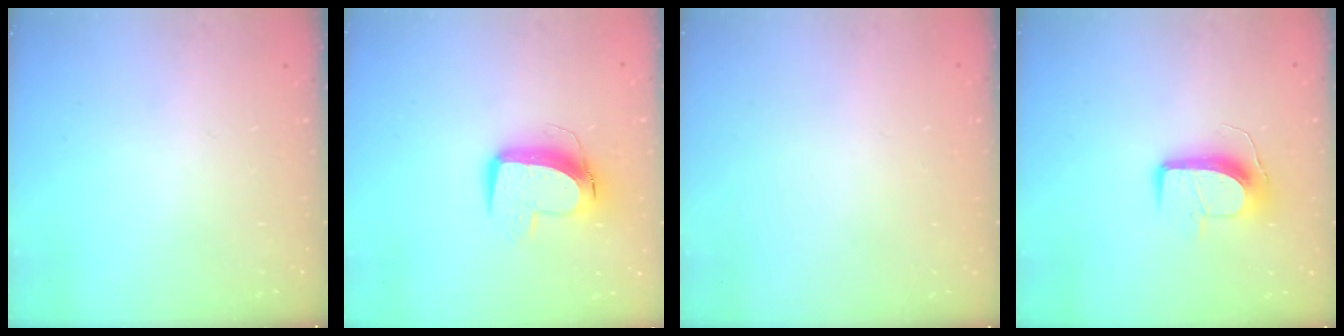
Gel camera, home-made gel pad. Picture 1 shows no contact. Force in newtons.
{"total": 11.1, "press": 11.0, "slide": 1.3}
{"total": 0.0}
{"total": 10.6, "press": 10.6, "slide": 0.1}